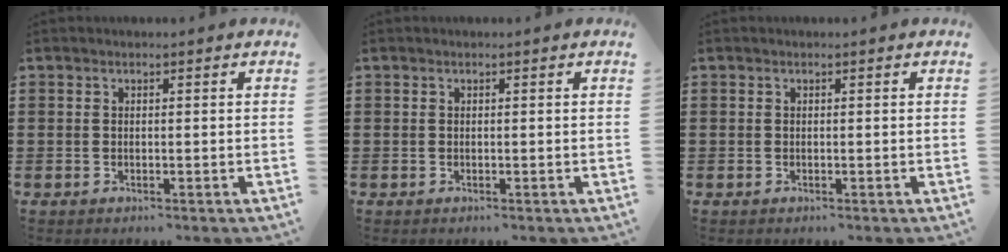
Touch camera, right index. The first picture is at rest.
{"total": 0.0}
{"total": 0.0}